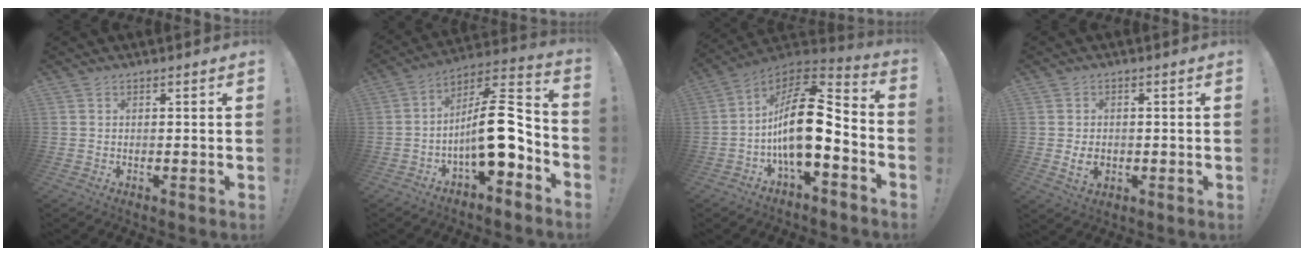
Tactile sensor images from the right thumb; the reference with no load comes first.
{"total": 16.6, "force": [-3.2, 6.2, 15.1], "torque": [-0.258, 0.016, -0.050]}
{"total": 17.8, "force": [-2.2, 8.3, 15.6], "torque": [-0.274, 0.010, -0.034]}
{"total": 4.6, "force": [-0.5, 3.4, 3.0], "torque": [-0.036, -0.001, -0.007]}